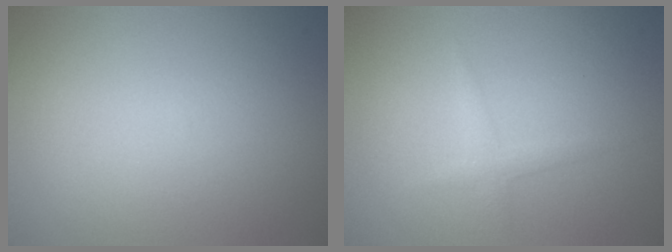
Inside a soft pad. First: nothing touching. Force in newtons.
{"total": 1.3, "press": 1.3, "slide": 0.0}